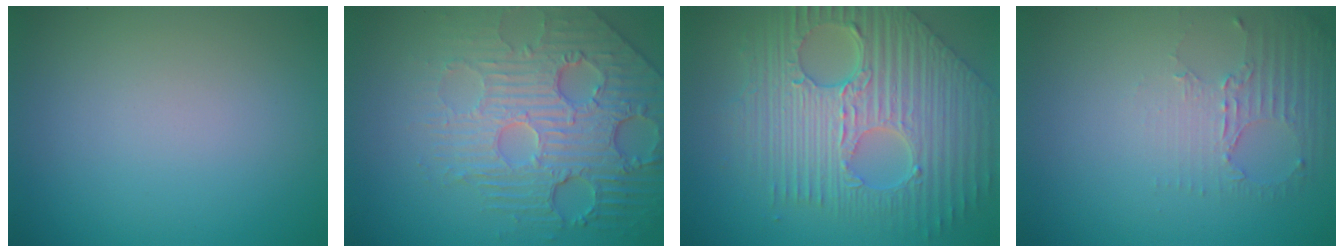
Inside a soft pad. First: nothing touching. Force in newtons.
{"total": 7.3, "press": 5.4, "slide": 5.0}
{"total": 10.6, "press": 7.2, "slide": 7.8}
{"total": 2.5, "press": 1.8, "slide": 1.7}